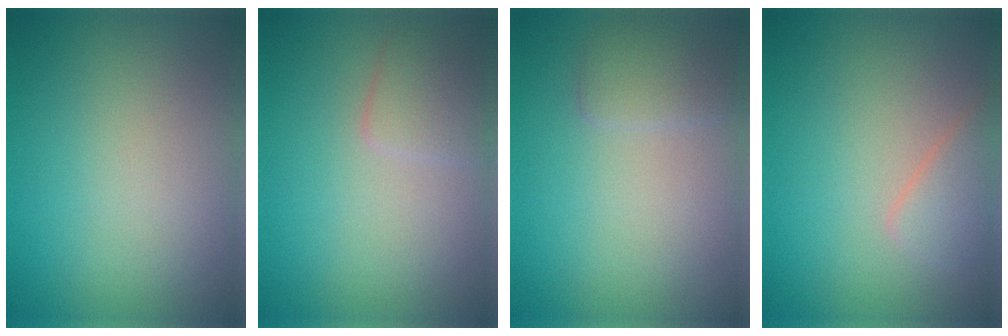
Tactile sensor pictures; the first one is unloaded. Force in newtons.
{"total": 1.8, "press": 1.8, "slide": 0.0}
{"total": 1.6, "press": 1.6, "slide": 0.2}
{"total": 2.0, "press": 2.0, "slide": 0.1}